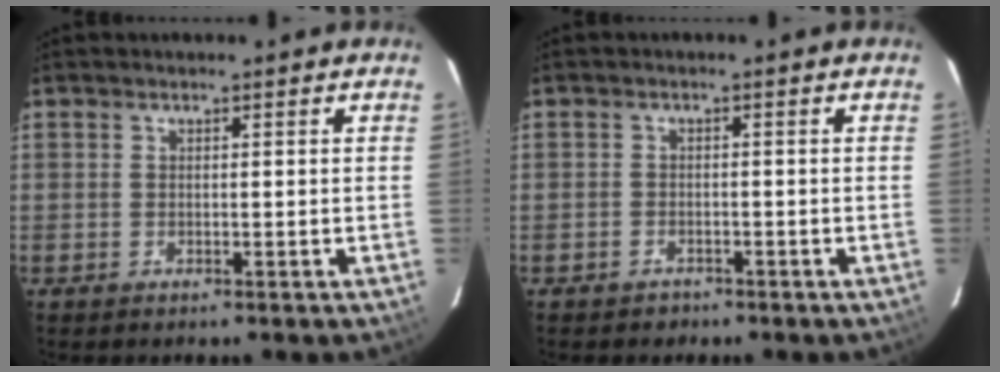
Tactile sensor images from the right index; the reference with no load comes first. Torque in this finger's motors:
{"motor_torque": [0.04, -0.08, 0.06, 0.00]}